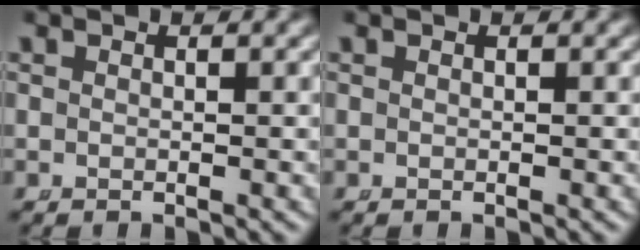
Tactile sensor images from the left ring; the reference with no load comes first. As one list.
[{"total": 0.0}]